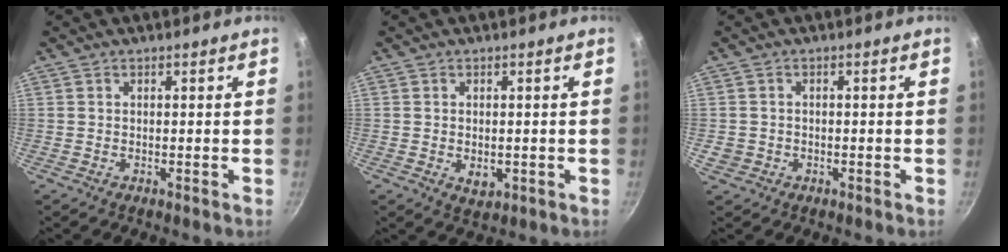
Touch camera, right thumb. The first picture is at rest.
{"total": 3.2, "force": [-0.4, 2.2, 2.3], "torque": [-0.034, -0.006, -0.002]}
{"total": 2.3, "force": [-0.6, 2.1, 0.8], "torque": [-0.015, 0.007, -0.003]}